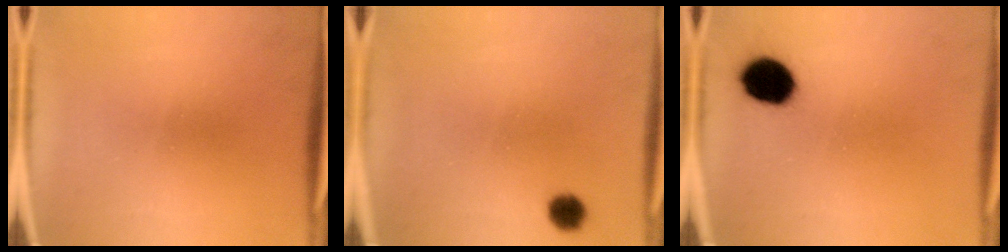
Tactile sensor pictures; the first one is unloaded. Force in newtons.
{"total": 3.4}
{"total": 9.1}